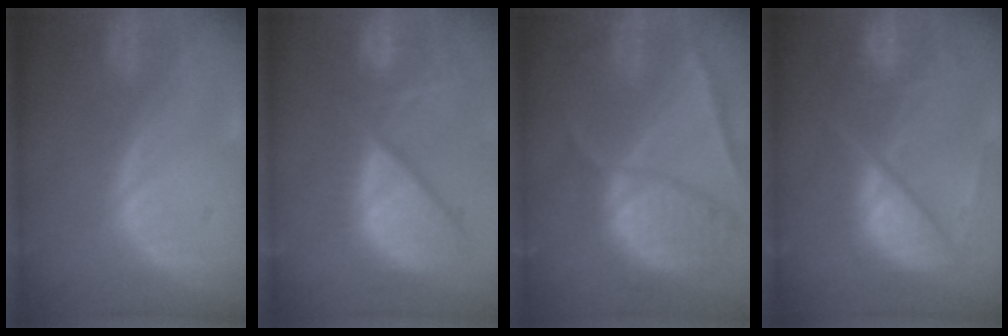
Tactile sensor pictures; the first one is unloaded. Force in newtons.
{"total": 13.1, "press": 11.0, "slide": 7.2}
{"total": 10.7, "press": 8.9, "slide": 5.9}
{"total": 11.0, "press": 9.2, "slide": 6.1}